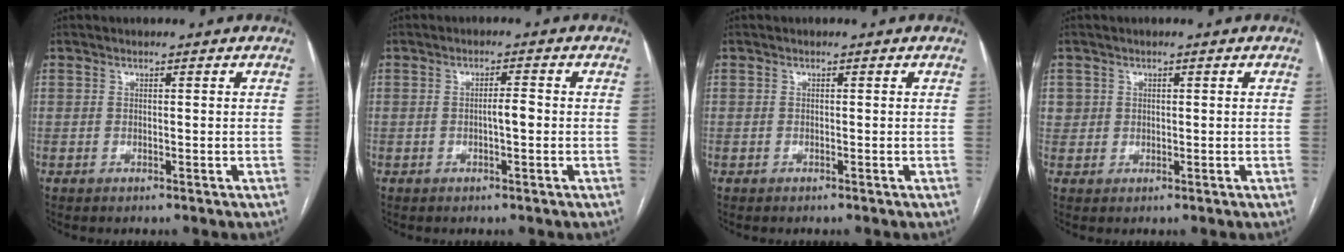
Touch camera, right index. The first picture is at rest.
{"total": 2.0, "force": [-0.4, 0.2, 1.9], "torque": [-0.031, 0.003, -0.008]}
{"total": 0.0}
{"total": 1.8, "force": [0.5, 1.8, 0.0], "torque": [0.015, 0.006, 0.006]}